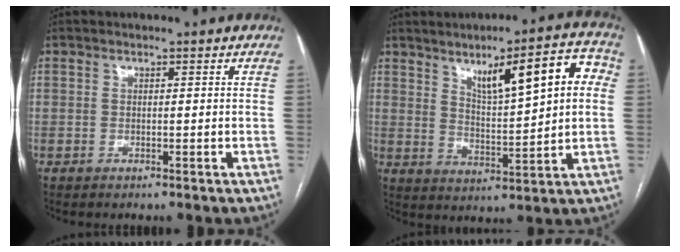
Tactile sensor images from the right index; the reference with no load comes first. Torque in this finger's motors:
{"motor_torque": [0.77, 0.37, 0.29, 0.09]}